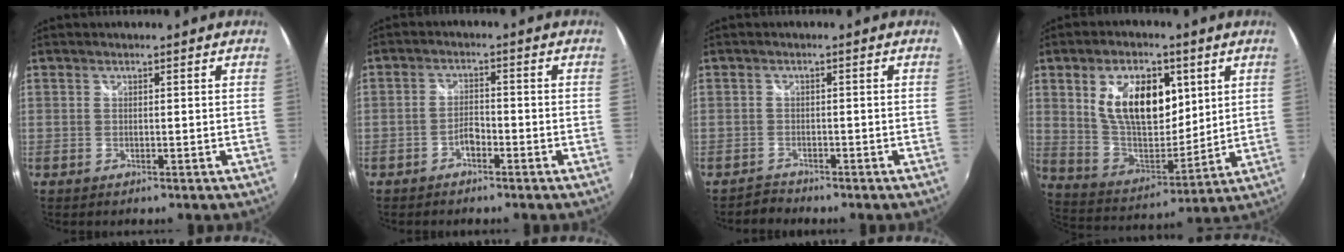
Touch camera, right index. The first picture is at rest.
{"total": 2.7, "force": [-1.9, 1.1, 1.6], "torque": [-0.036, 0.006, -0.035]}
{"total": 2.2, "force": [-1.9, 1.1, -0.4], "torque": [0.001, 0.006, -0.035]}
{"total": 16.4, "force": [5.6, 9.0, 12.5], "torque": [-0.223, 0.004, 0.112]}